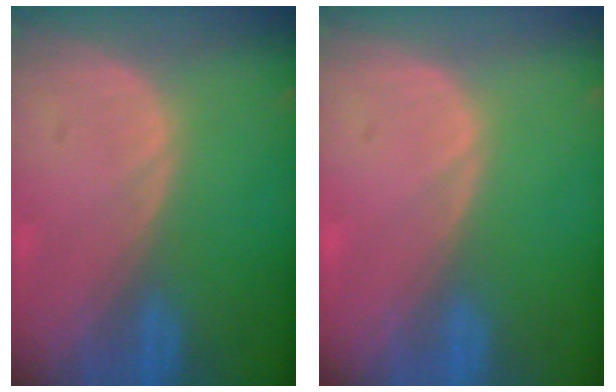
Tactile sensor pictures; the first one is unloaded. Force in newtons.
{"total": 0.0}